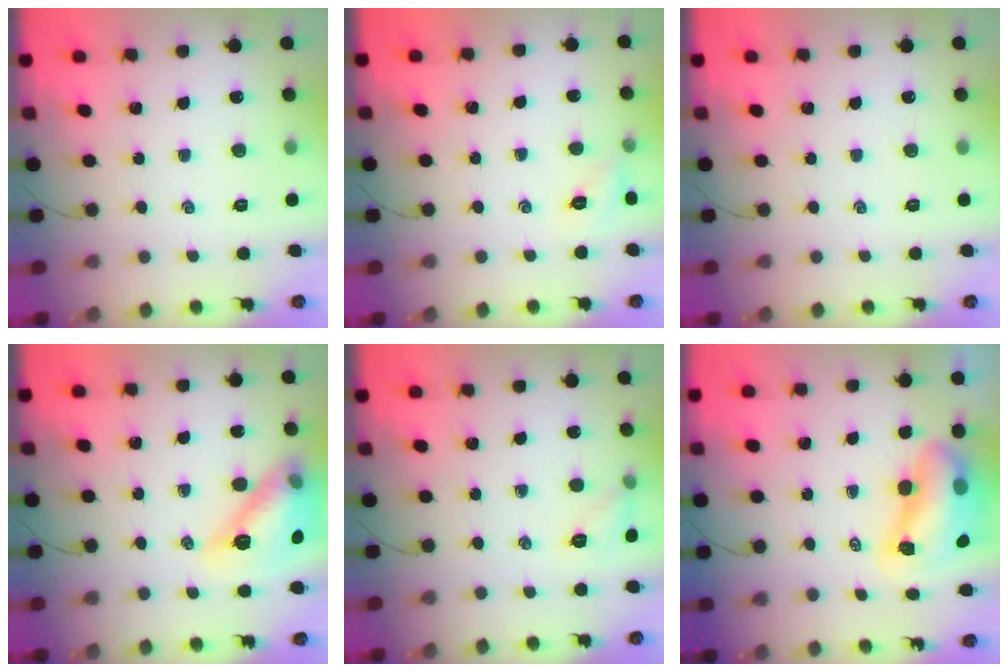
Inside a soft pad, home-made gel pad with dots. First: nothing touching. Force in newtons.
{"total": 3.3, "press": 3.3, "slide": 0.2}
{"total": 0.0}
{"total": 16.9, "press": 16.7, "slide": 2.4}
{"total": 6.6, "press": 6.5, "slide": 1.0}
{"total": 9.6, "press": 9.2, "slide": 2.8}